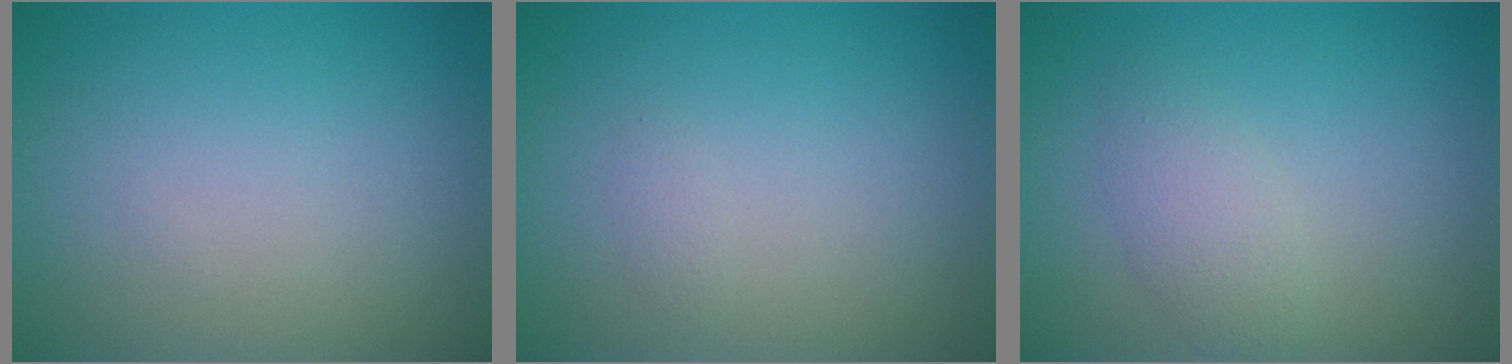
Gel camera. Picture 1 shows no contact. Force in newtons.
{"total": 0.6, "press": 0.6, "slide": 0.0}
{"total": 2.2, "press": 2.2, "slide": 0.1}